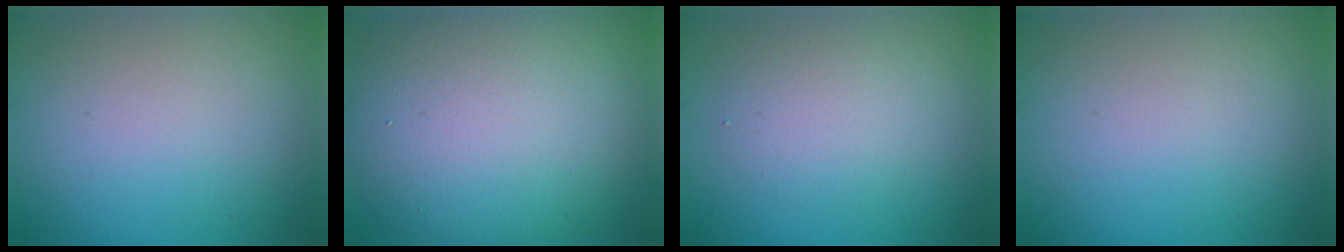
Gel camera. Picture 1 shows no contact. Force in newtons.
{"total": 12.9, "press": 12.9, "slide": 0.4}
{"total": 2.9, "press": 2.9, "slide": 0.2}
{"total": 0.0}